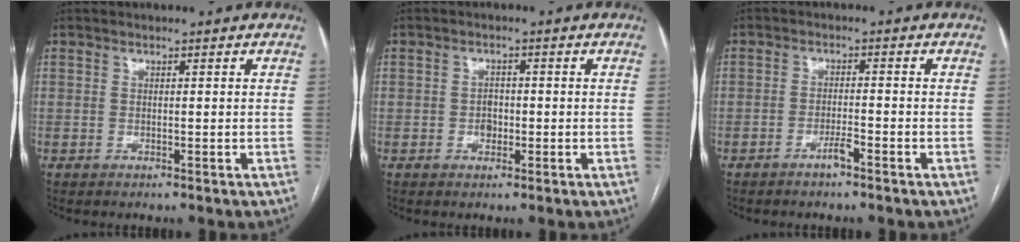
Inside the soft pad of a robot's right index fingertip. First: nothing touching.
{"total": 2.0, "force": [-0.5, 1.5, 1.2], "torque": [-0.015, 0.007, -0.007]}
{"total": 2.3, "force": [-1.7, 0.1, 1.6], "torque": [-0.030, 0.001, -0.031]}